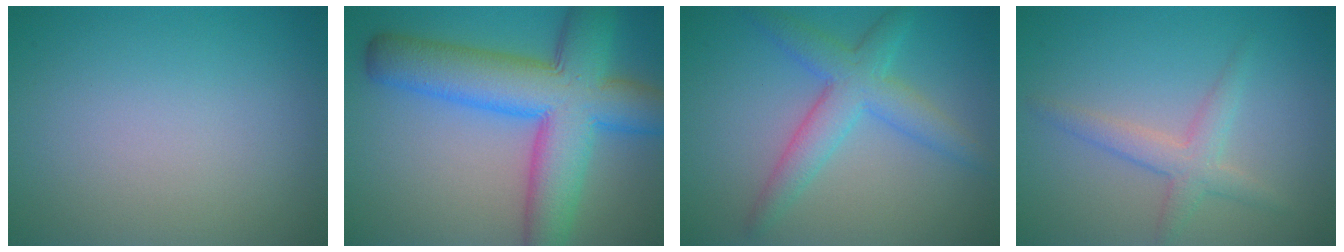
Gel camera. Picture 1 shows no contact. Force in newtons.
{"total": 11.5, "press": 11.5, "slide": 0.3}
{"total": 4.5, "press": 4.5, "slide": 0.1}
{"total": 2.6, "press": 2.6, "slide": 0.1}